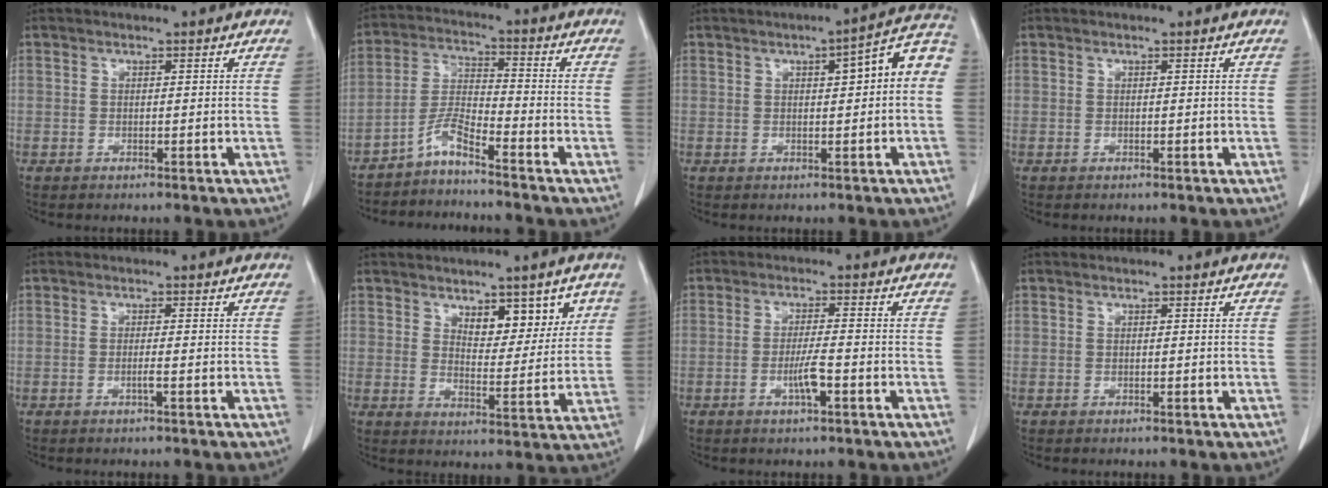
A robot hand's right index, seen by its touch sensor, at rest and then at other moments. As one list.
[{"total": 4.8, "force": [-4.2, 0.1, 2.5], "torque": [-0.058, -0.007, -0.086]}, {"total": 7.5, "force": [1.0, 1.3, 7.3], "torque": [-0.094, 0.029, 0.008]}, {"total": 0.0}, {"total": 1.0, "force": [-0.4, -0.2, 0.9], "torque": [-0.019, -0.001, -0.008]}, {"total": 7.7, "force": [4.3, 3.5, 5.3], "torque": [-0.064, -0.005, 0.067]}, {"total": 3.7, "force": [-1.4, 0.2, 3.5], "torque": [-0.067, -0.003, -0.026]}, {"total": 0.0}]